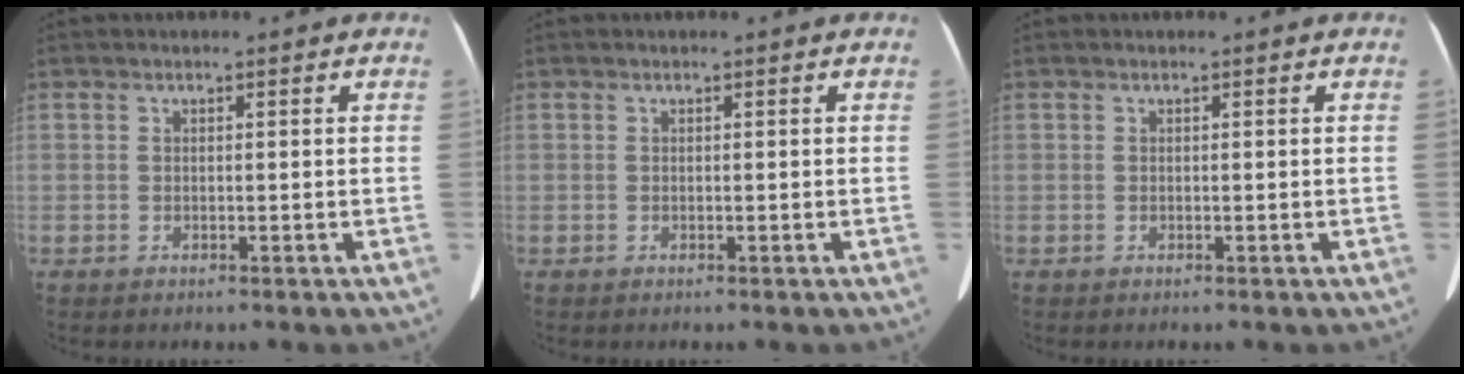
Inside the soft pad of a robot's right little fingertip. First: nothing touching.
{"total": 0.0}
{"total": 0.0}